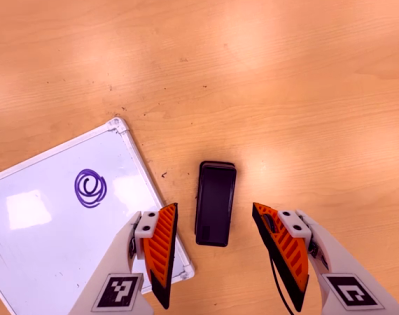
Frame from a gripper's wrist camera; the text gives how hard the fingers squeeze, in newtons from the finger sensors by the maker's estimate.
{"total": 0.0}